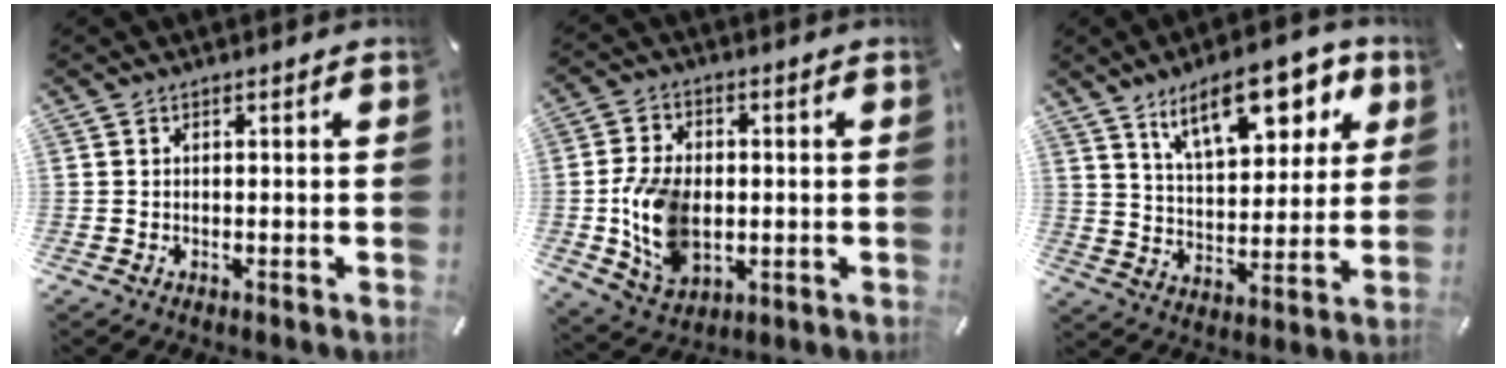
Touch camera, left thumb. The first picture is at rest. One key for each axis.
{"total": 13.4, "fx": -1.3, "fy": 9.7, "fz": 9.2, "tx": -0.209, "ty": 0.004, "tz": -0.021}
{"total": 17.1, "fx": 9.7, "fy": 8.2, "fz": 11.5, "tx": -0.170, "ty": -0.030, "tz": 0.163}